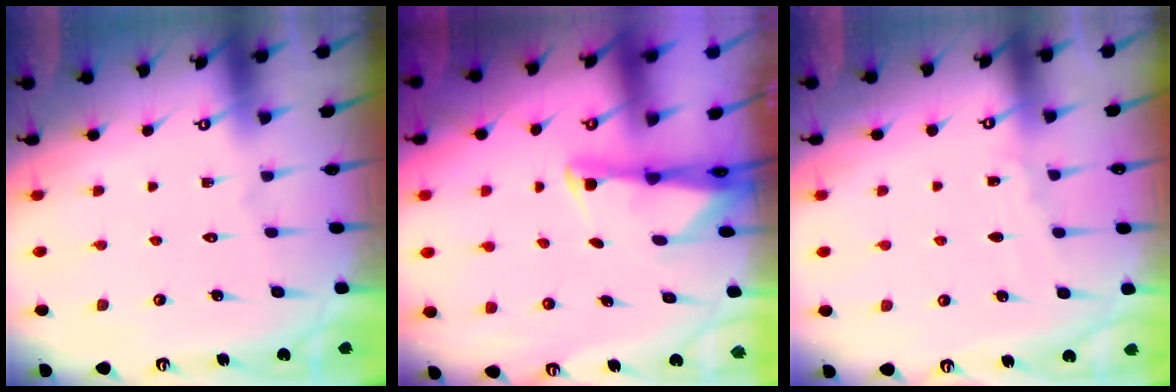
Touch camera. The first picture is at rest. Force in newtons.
{"total": 2.0, "press": 2.0, "slide": 0.3}
{"total": 4.1, "press": 4.0, "slide": 0.5}